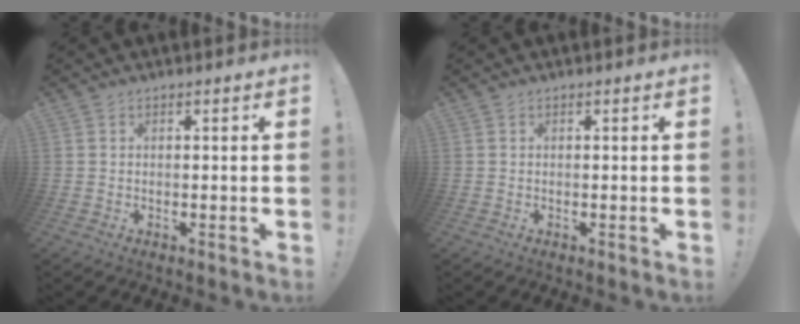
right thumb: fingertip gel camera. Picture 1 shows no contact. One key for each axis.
{"total": 0.0}